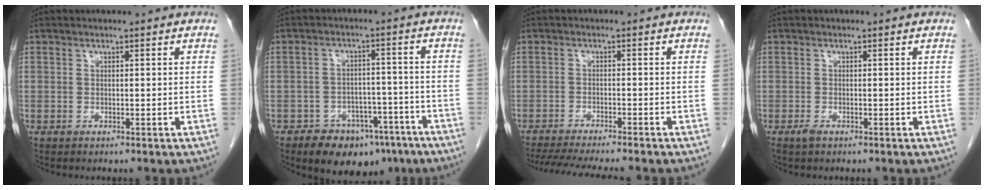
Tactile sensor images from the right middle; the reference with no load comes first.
{"total": 11.7, "force": [-8.2, 6.4, 5.3], "torque": [-0.060, 0.018, -0.116]}
{"total": 12.0, "force": [-10.5, 0.4, 5.6], "torque": [-0.078, -0.019, -0.153]}
{"total": 1.0, "force": [-0.6, 0.3, 0.7], "torque": [-0.016, -0.001, -0.010]}